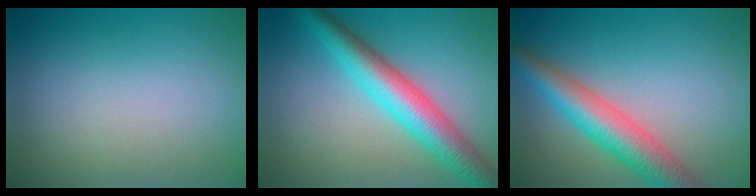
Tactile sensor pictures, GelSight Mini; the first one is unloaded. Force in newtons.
{"total": 6.6, "press": 6.6, "slide": 0.3}
{"total": 6.0, "press": 6.0, "slide": 0.2}